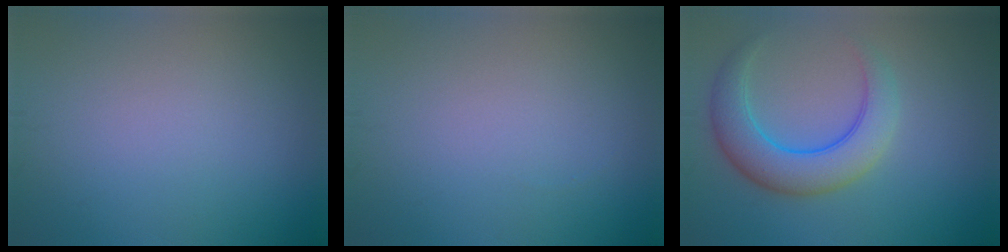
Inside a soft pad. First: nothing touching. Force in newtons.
{"total": 0.0}
{"total": 5.4, "press": 5.4, "slide": 0.1}